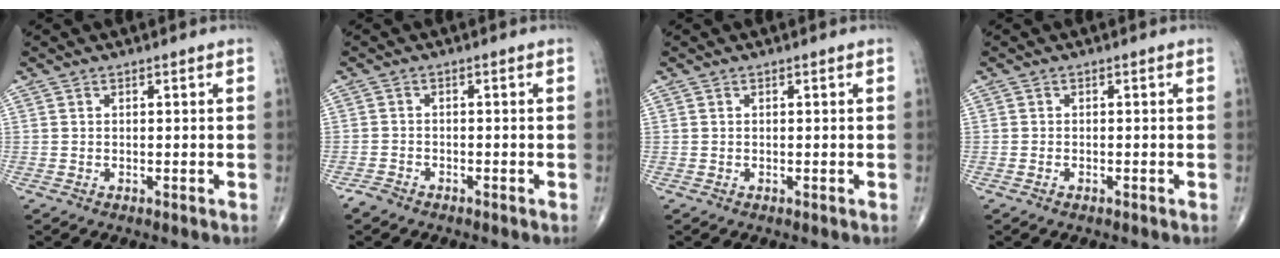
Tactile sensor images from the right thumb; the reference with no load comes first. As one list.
[{"total": 1.9, "force": [-1.6, 0.9, 0.5], "torque": [-0.017, 0.002, -0.031]}, {"total": 0.0}, {"total": 0.7, "force": [-0.5, 0.3, 0.4], "torque": [-0.011, 0.004, -0.008]}]